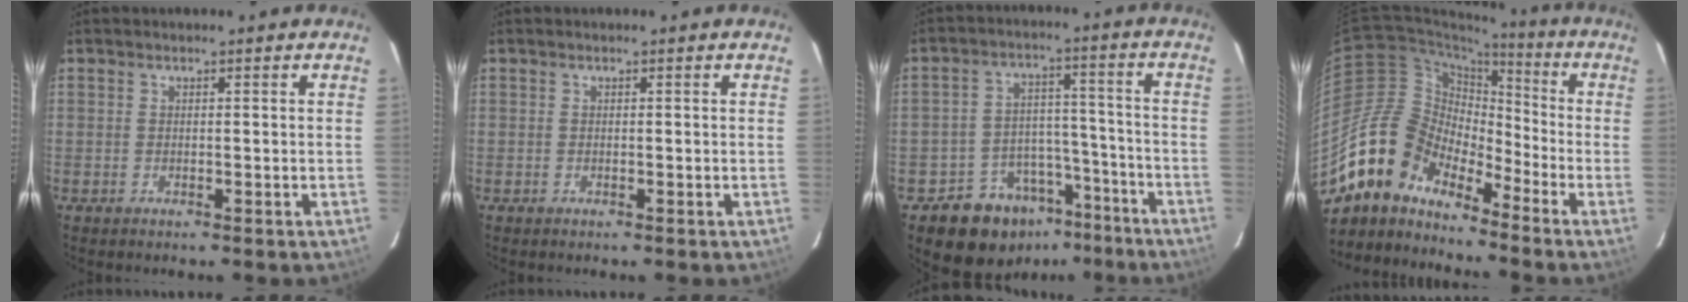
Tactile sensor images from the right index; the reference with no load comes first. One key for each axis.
{"total": 0.0}
{"total": 12.2, "fx": -8.3, "fy": 8.4, "fz": 3.1, "tx": -0.059, "ty": 0.045, "tz": -0.105}
{"total": 14.0, "fx": -11.5, "fy": 6.8, "fz": 4.1, "tx": -0.077, "ty": 0.027, "tz": -0.225}